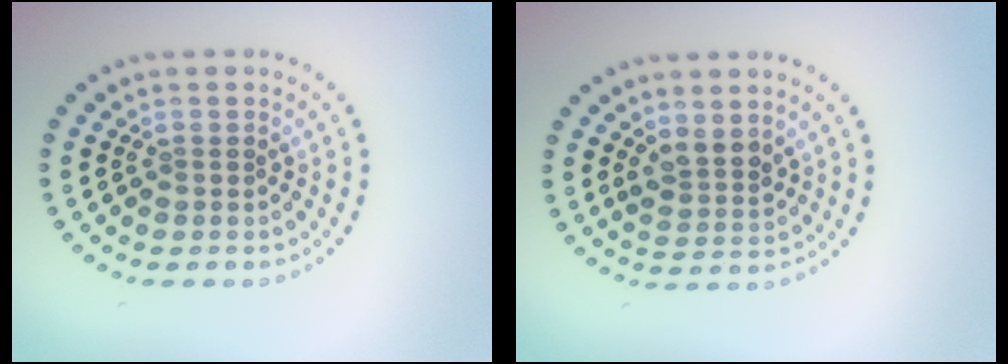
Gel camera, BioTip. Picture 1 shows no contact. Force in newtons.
{"total": 2.2, "press": 1.9, "slide": 1.2}